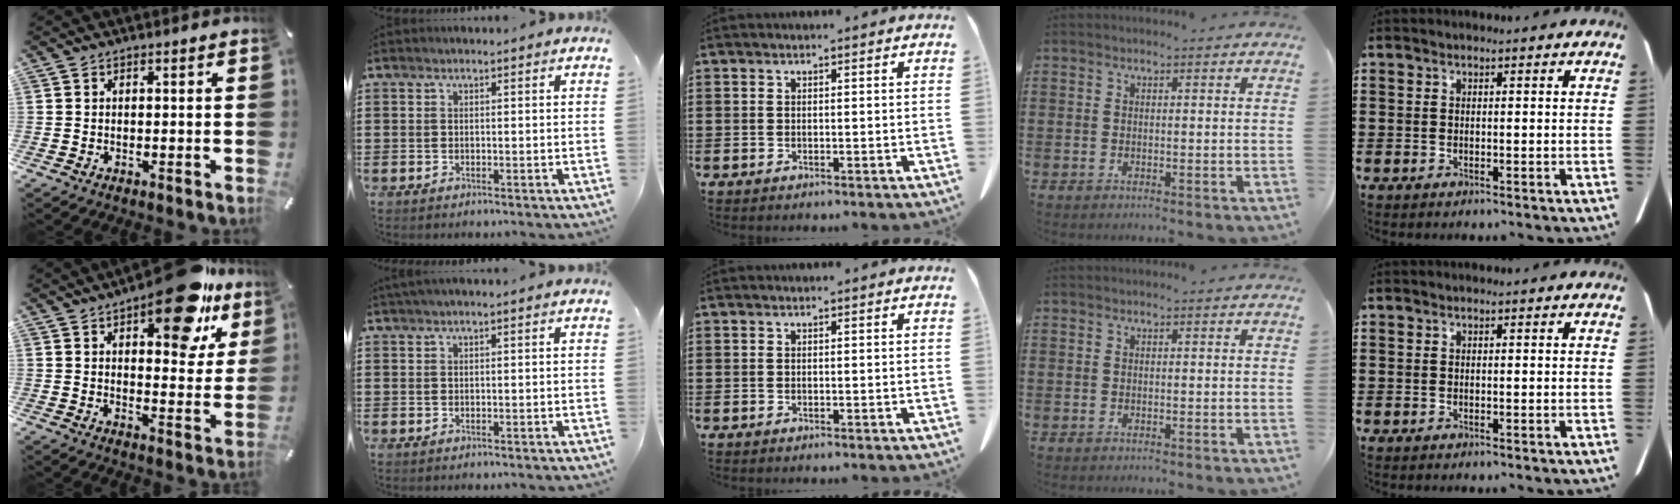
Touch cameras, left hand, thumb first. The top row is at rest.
{"thumb": {"total": 18.4, "force": [11.5, 7.9, 11.9], "torque": [-0.138, -0.078, 0.182]}, "index": {"total": 0.8, "force": [0.3, -0.1, 0.7], "torque": [-0.012, -0.002, 0.007]}}